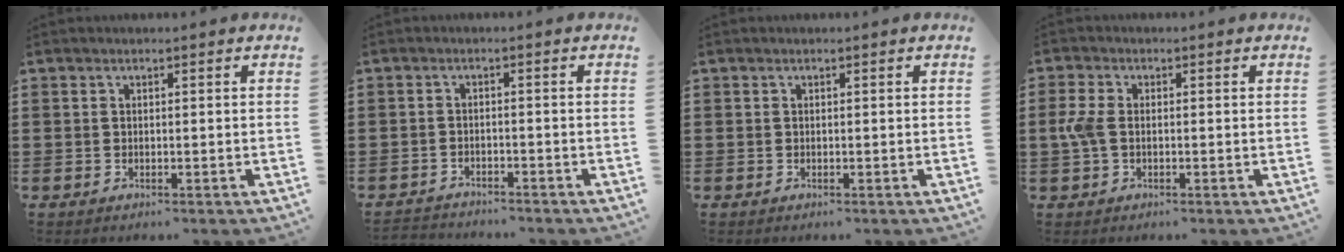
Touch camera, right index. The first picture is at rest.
{"total": 2.0, "force": [-2.0, 0.2, -0.1], "torque": [-0.006, -0.002, -0.044]}
{"total": 0.0}
{"total": 4.0, "force": [-0.3, 2.4, 3.2], "torque": [-0.093, -0.004, -0.014]}